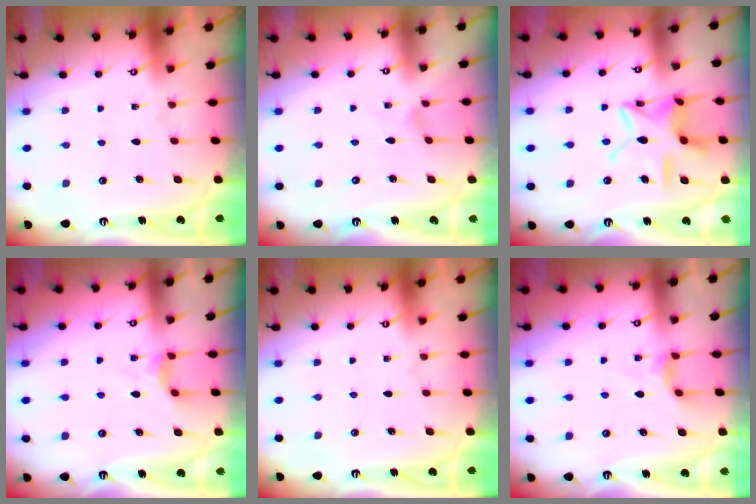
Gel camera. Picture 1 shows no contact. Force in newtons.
{"total": 0.0}
{"total": 13.3, "press": 13.3, "slide": 1.0}
{"total": 2.8, "press": 2.8, "slide": 0.5}
{"total": 0.0}
{"total": 2.8, "press": 2.8, "slide": 0.5}